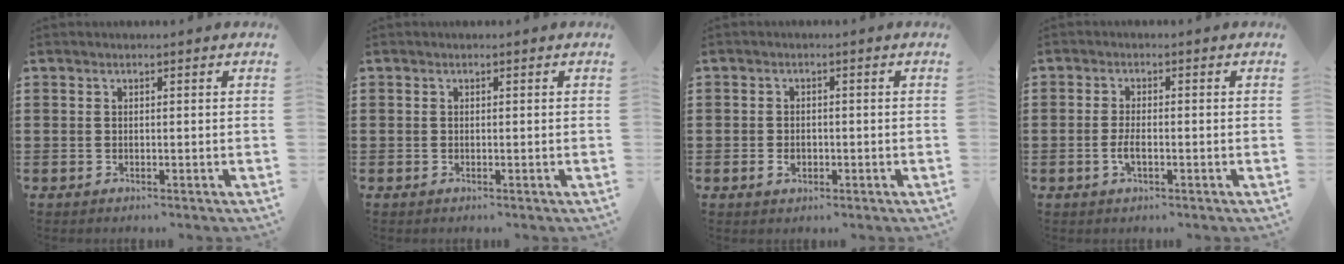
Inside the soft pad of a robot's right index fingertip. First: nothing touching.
{"total": 0.0}
{"total": 1.8, "force": [-0.6, 1.2, 1.2], "torque": [-0.024, 0.004, -0.012]}
{"total": 2.5, "force": [-0.8, 0.7, 2.3], "torque": [-0.049, -0.003, -0.016]}